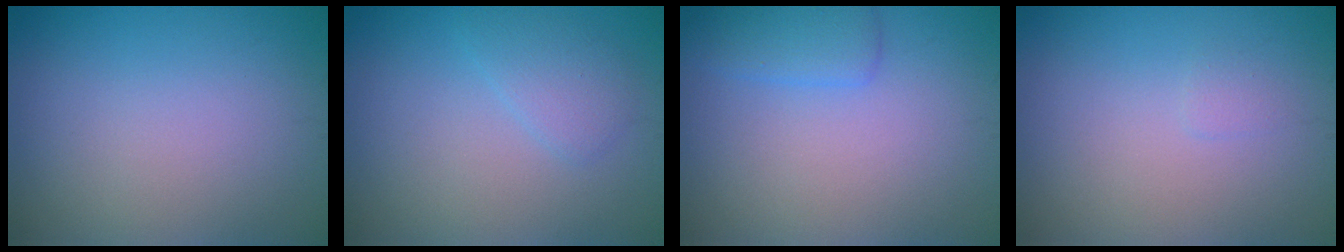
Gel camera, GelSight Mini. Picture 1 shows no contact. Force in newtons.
{"total": 1.8, "press": 1.8, "slide": 0.1}
{"total": 2.4, "press": 2.4, "slide": 0.1}
{"total": 0.5, "press": 0.5, "slide": 0.0}